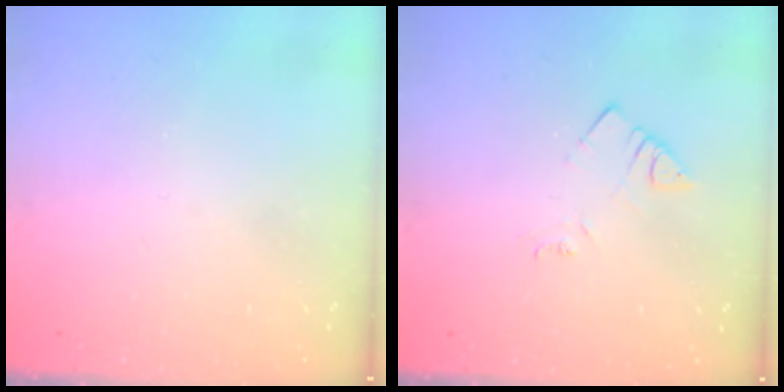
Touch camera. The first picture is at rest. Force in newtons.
{"total": 2.9, "press": 2.9, "slide": 0.6}